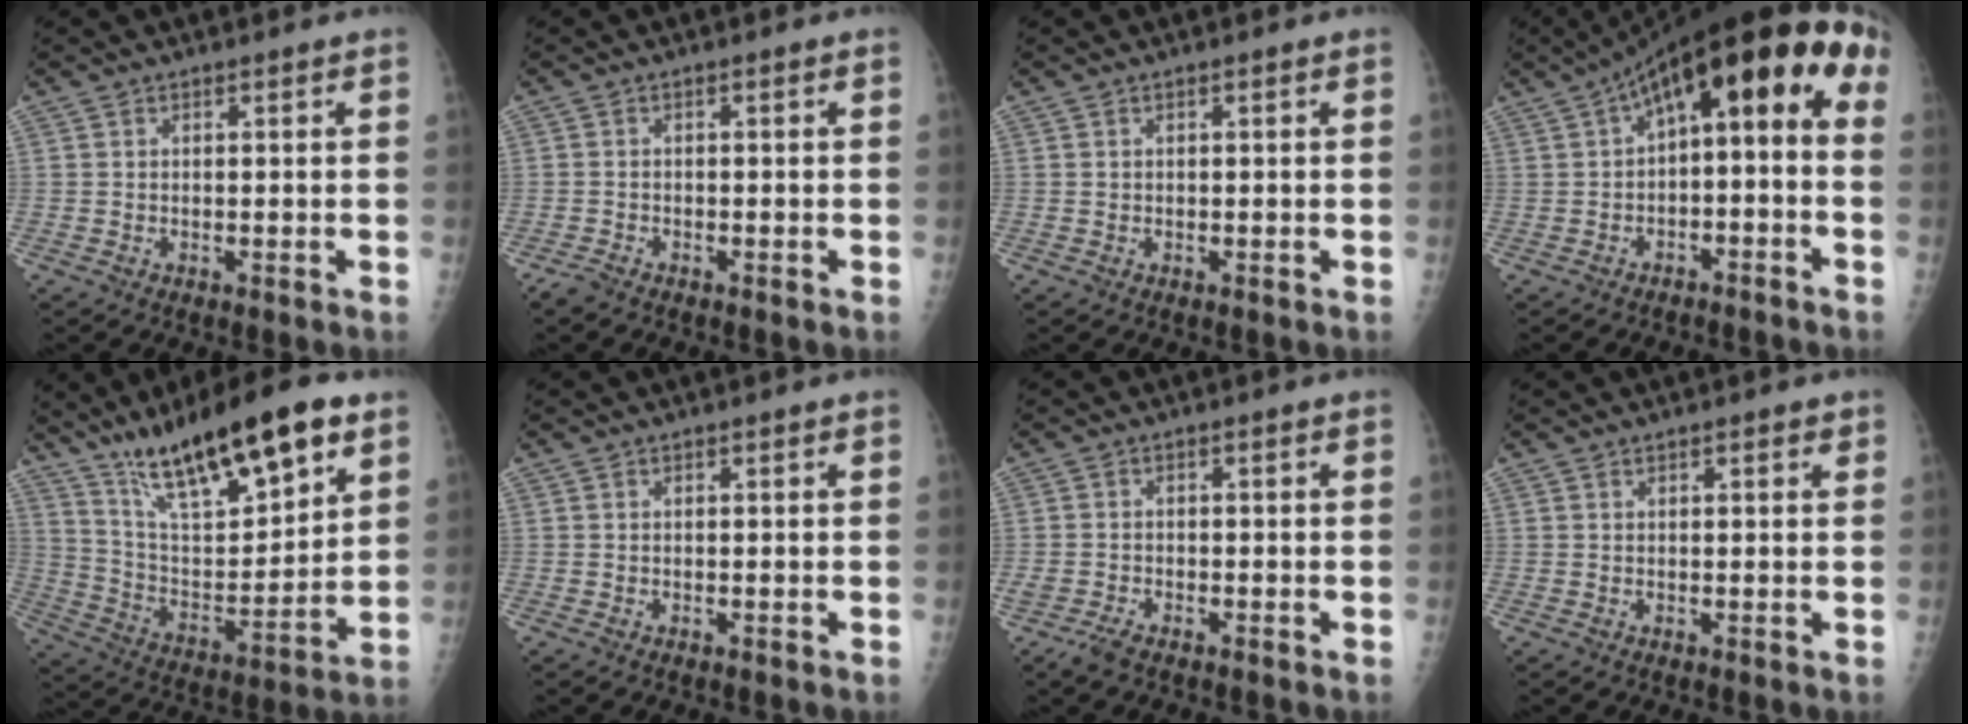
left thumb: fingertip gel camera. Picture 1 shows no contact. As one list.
[{"total": 1.7, "force": [-1.6, 0.4, 0.4], "torque": [-0.020, -0.001, -0.031]}, {"total": 0.0}, {"total": 16.0, "force": [0.8, 6.7, 14.4], "torque": [-0.197, 0.067, 0.007]}, {"total": 23.4, "force": [14.8, 6.8, 16.8], "torque": [-0.250, -0.049, 0.260]}, {"total": 0.0}, {"total": 2.9, "force": [-2.4, 0.9, 1.4], "torque": [-0.035, 0.000, -0.043]}, {"total": 1.5, "force": [0.9, 0.5, 1.1], "torque": [-0.012, -0.001, 0.010]}]